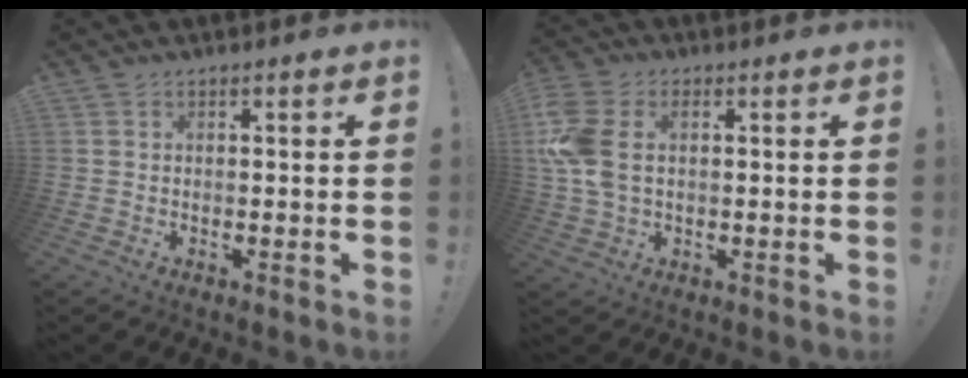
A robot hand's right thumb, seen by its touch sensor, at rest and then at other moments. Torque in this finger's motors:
{"motor_torque": [1.20, 1.93, 1.20, 0.04, 0.15]}